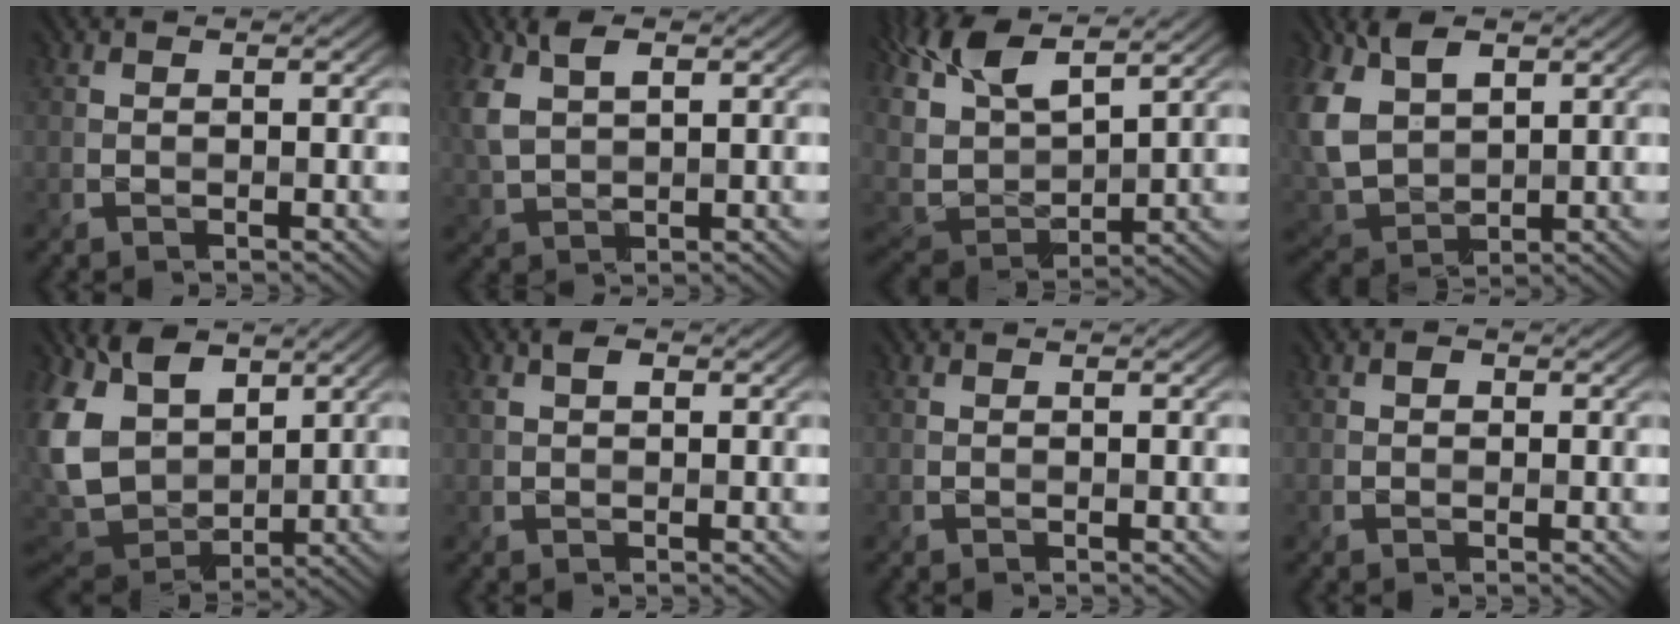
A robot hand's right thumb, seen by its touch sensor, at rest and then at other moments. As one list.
[{"total": 6.5, "force": [2.1, 3.8, 4.8], "torque": [-0.120, 0.006, 0.039]}, {"total": 11.9, "force": [6.7, 4.8, 8.6], "torque": [-0.221, 0.030, 0.120]}, {"total": 10.1, "force": [3.3, 6.6, 6.8], "torque": [-0.185, -0.002, 0.069]}, {"total": 13.5, "force": [3.8, 9.5, 8.8], "torque": [-0.246, -0.003, 0.075]}, {"total": 2.5, "force": [0.9, 1.5, 1.8], "torque": [-0.034, 0.005, 0.012]}, {"total": 0.0}, {"total": 1.0, "force": [0.1, 0.9, 0.5], "torque": [-0.008, -0.001, -0.003]}]